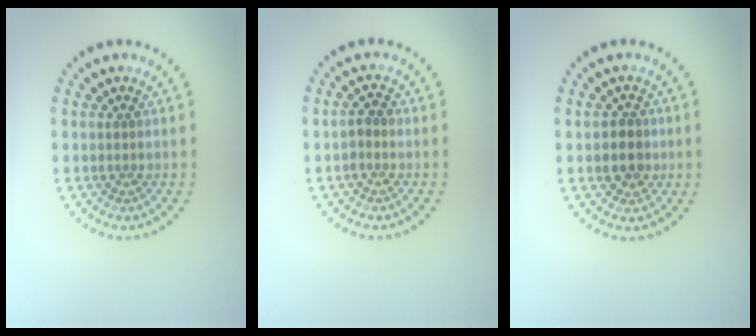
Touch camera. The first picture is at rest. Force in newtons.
{"total": 1.0, "press": 0.9, "slide": 0.4}
{"total": 2.6, "press": 2.4, "slide": 1.0}